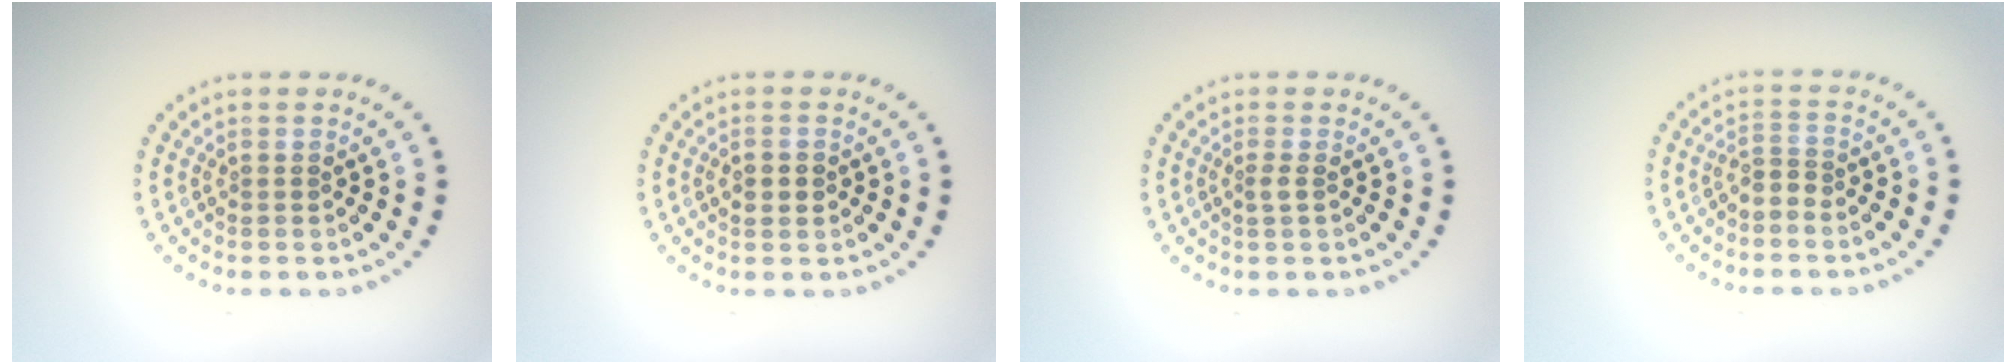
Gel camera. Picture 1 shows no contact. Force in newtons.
{"total": 2.1, "press": 2.1, "slide": 0.1}
{"total": 0.7, "press": 0.5, "slide": 0.5}
{"total": 1.6, "press": 1.0, "slide": 1.2}